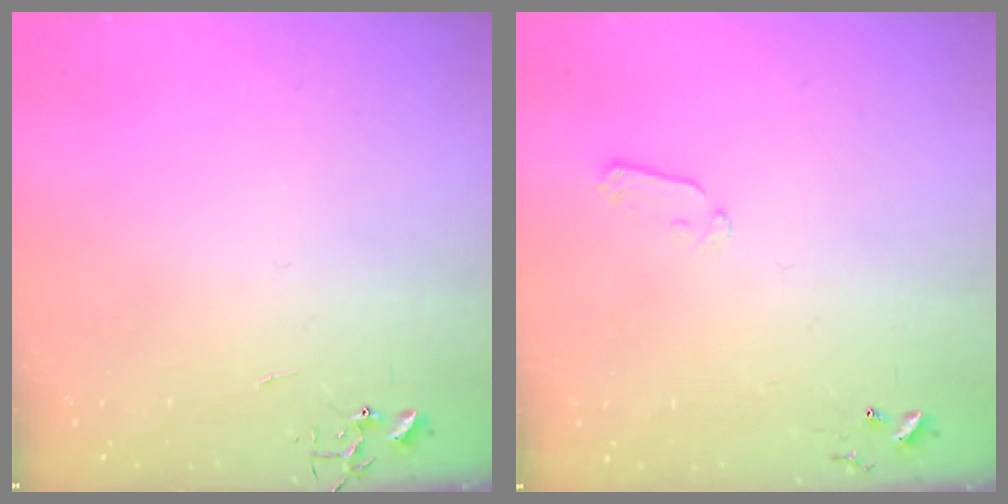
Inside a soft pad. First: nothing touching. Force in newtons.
{"total": 6.0, "press": 5.9, "slide": 1.0}